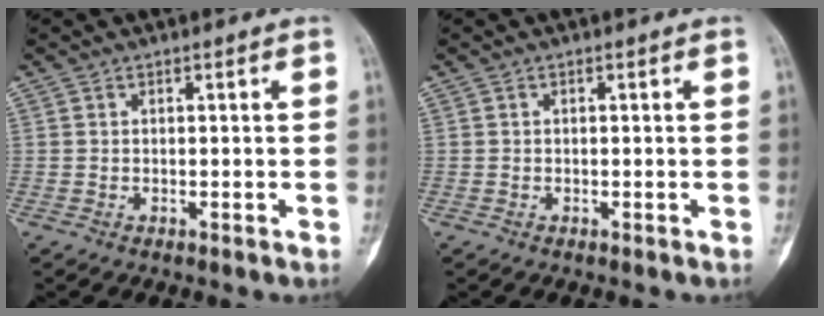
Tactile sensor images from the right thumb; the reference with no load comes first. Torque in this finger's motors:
{"motor_torque": [0.08, -0.32, -0.15, 0.00, -0.02]}